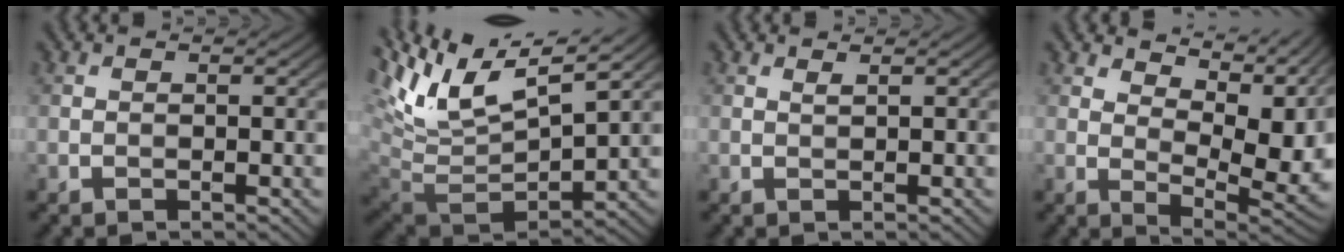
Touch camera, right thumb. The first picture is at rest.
{"total": 13.7, "force": [6.7, 5.0, 10.8], "torque": [-0.243, 0.012, 0.128]}
{"total": 0.6, "force": [0.5, -0.1, 0.3], "torque": [-0.007, 0.001, 0.010]}
{"total": 11.9, "force": [5.9, 5.5, 8.7], "torque": [-0.141, 0.003, 0.098]}